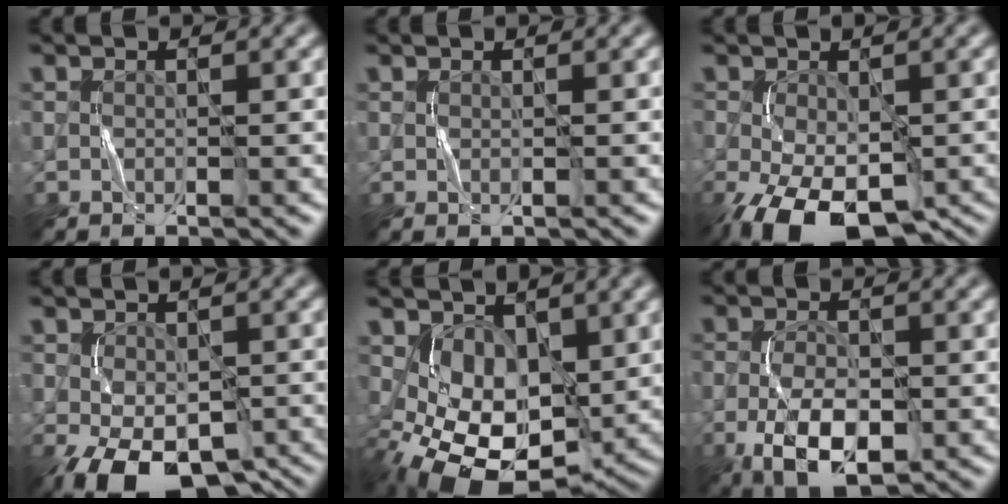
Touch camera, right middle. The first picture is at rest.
{"total": 0.0}
{"total": 10.4, "force": [-5.3, 5.1, 7.3], "torque": [-0.148, -0.038, -0.080]}
{"total": 9.4, "force": [-5.1, 4.9, 6.2], "torque": [-0.117, -0.032, -0.068]}
{"total": 7.6, "force": [-0.4, 5.0, 5.7], "torque": [-0.102, -0.016, 0.003]}
{"total": 6.2, "force": [-2.3, 2.9, 4.9], "torque": [-0.094, -0.003, -0.045]}